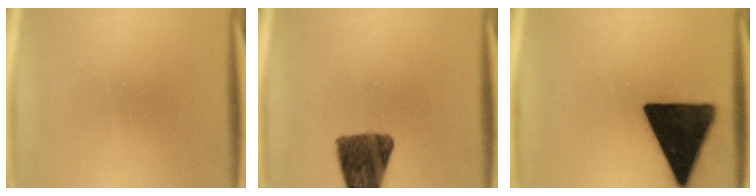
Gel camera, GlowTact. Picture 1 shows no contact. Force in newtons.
{"total": 10.7}
{"total": 17.5}